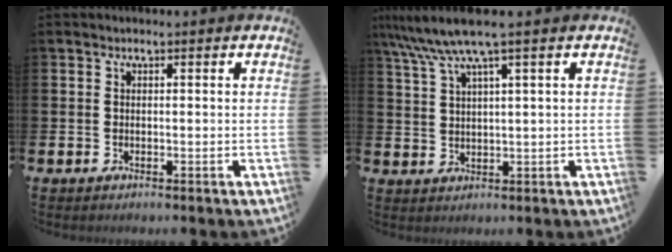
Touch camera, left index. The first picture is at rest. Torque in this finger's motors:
{"motor_torque": [0.22, -0.31, 1.05, 0.21]}